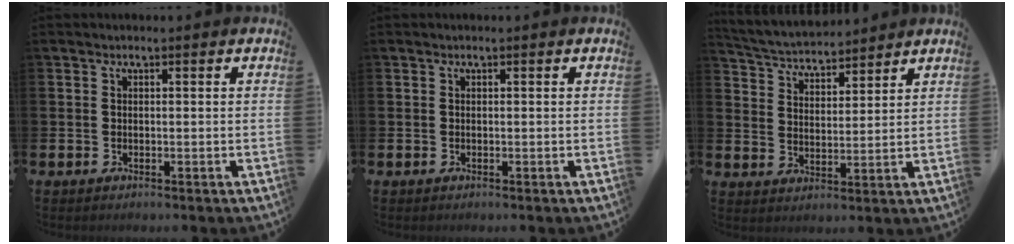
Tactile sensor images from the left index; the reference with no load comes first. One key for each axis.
{"total": 0.0}
{"total": 4.3, "fx": 4.2, "fy": 0.8, "fz": 0.1, "tx": -0.028, "ty": -0.030, "tz": 0.074}